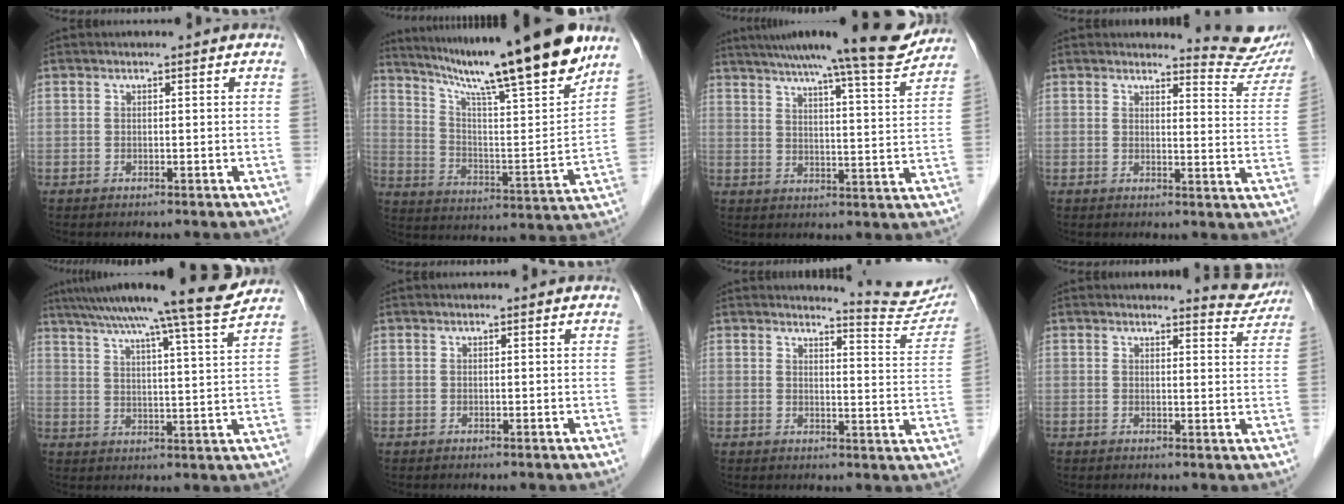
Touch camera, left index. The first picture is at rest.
{"total": 22.8, "force": [18.3, 0.2, 13.7], "torque": [-0.221, -0.021, 0.283]}
{"total": 17.7, "force": [15.4, 0.4, 8.7], "torque": [-0.124, -0.013, 0.206]}
{"total": 8.7, "force": [8.6, 0.3, 0.3], "torque": [0.009, -0.068, 0.077]}
{"total": 17.9, "force": [15.4, -1.5, 9.0], "torque": [-0.150, -0.009, 0.211]}
{"total": 0.0}
{"total": 8.6, "force": [8.6, 0.0, 0.1], "torque": [0.001, -0.054, 0.088]}
{"total": 4.1, "force": [4.1, 0.3, -0.2], "torque": [0.003, -0.031, 0.031]}